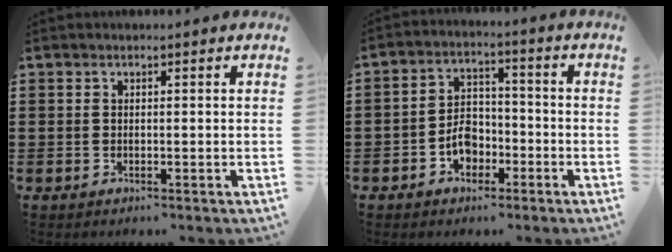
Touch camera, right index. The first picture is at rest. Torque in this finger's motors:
{"motor_torque": [0.11, 0.13, 0.13, 0.01]}